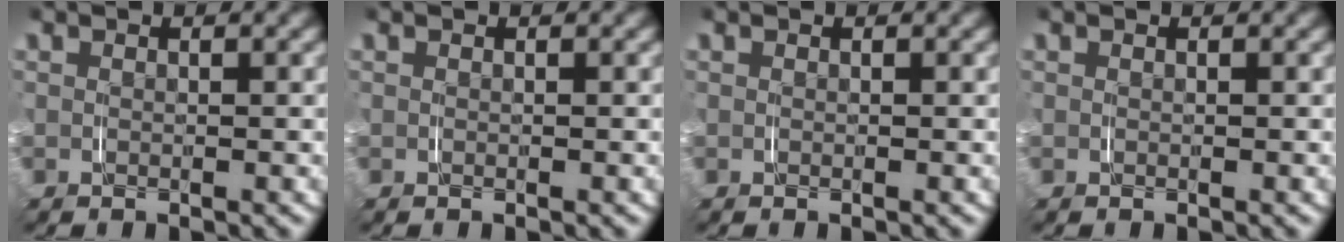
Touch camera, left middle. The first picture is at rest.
{"total": 0.0}
{"total": 0.0}
{"total": 0.0}